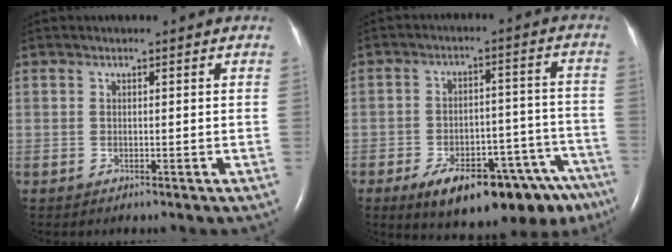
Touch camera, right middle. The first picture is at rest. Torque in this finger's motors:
{"motor_torque": [1.08, -1.05, 0.24, 0.12]}